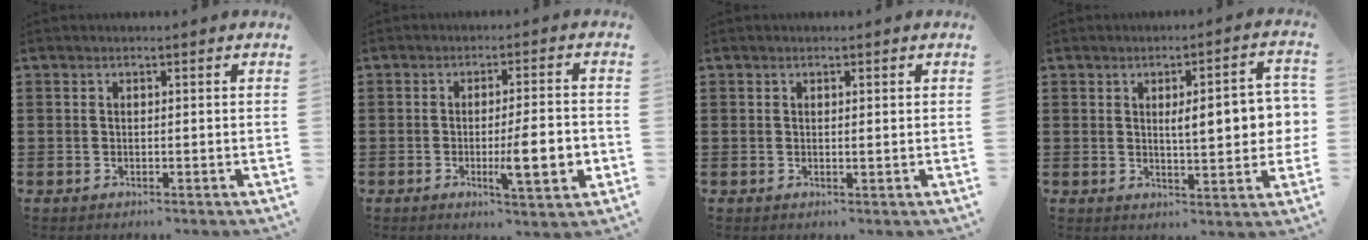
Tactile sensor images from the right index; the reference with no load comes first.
{"total": 8.6, "force": [-1.9, 1.5, 8.2], "torque": [-0.122, -0.007, -0.027]}
{"total": 0.6, "force": [0.3, 0.1, 0.5], "torque": [-0.009, 0.002, 0.005]}
{"total": 7.7, "force": [0.8, 2.0, 7.4], "torque": [-0.104, -0.007, 0.003]}